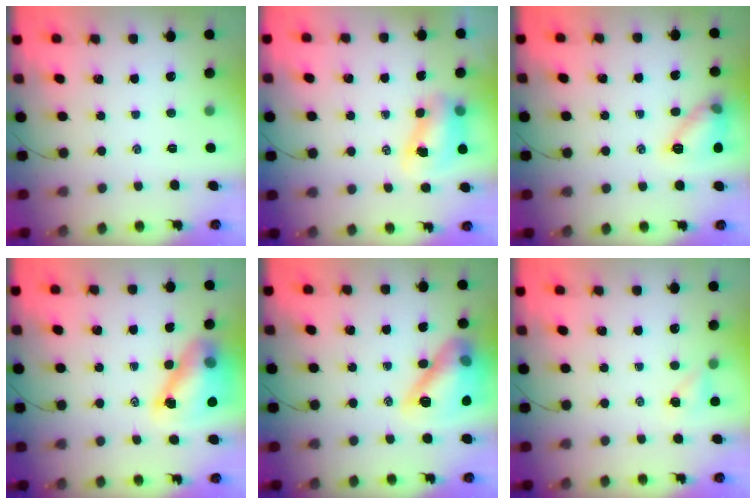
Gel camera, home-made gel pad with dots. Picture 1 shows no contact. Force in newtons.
{"total": 8.2, "press": 8.1, "slide": 1.0}
{"total": 11.3, "press": 11.2, "slide": 1.1}
{"total": 11.9, "press": 11.5, "slide": 3.4}
{"total": 16.8, "press": 16.7, "slide": 1.9}
{"total": 4.2, "press": 4.1, "slide": 0.9}